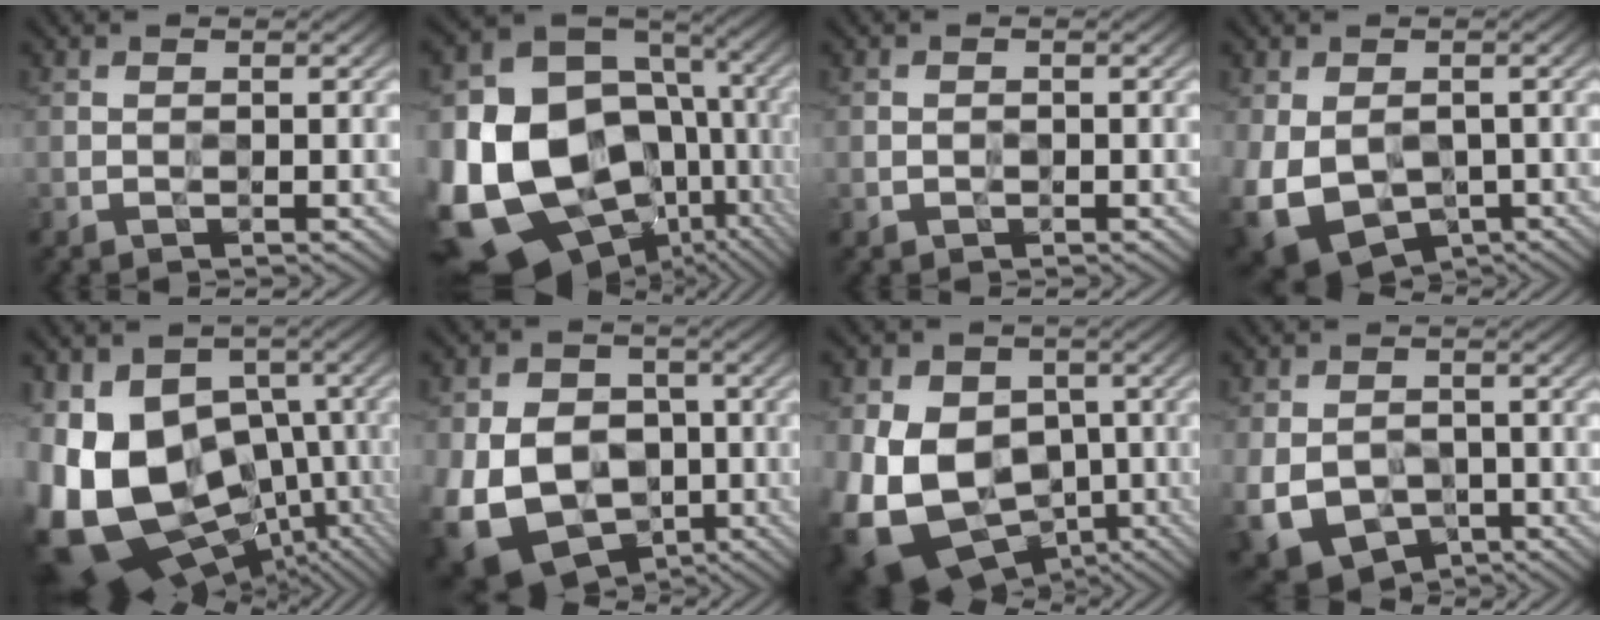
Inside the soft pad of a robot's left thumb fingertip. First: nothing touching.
{"total": 22.3, "force": [-4.5, 17.2, 13.5], "torque": [-0.323, -0.046, -0.055]}
{"total": 0.7, "force": [-0.3, 0.6, 0.1], "torque": [0.000, -0.003, -0.007]}
{"total": 11.7, "force": [-3.7, 7.9, 7.8], "torque": [-0.167, -0.042, -0.038]}
{"total": 20.7, "force": [-4.3, 14.6, 14.0], "torque": [-0.298, -0.040, -0.043]}
{"total": 17.1, "force": [-5.3, 13.6, 9.0], "torque": [-0.198, -0.035, -0.090]}
{"total": 16.0, "force": [-3.7, 12.2, 9.6], "torque": [-0.206, -0.029, -0.063]}
{"total": 9.2, "force": [-3.2, 6.7, 5.3], "torque": [-0.119, -0.034, -0.048]}